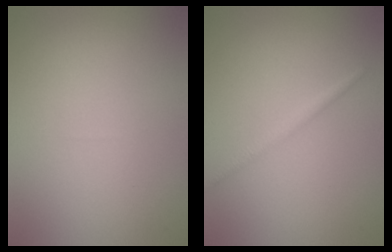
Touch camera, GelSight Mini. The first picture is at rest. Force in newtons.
{"total": 1.3, "press": 1.3, "slide": 0.0}